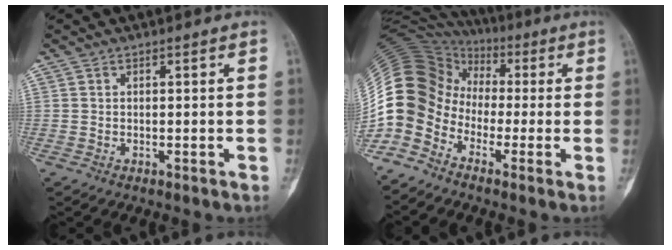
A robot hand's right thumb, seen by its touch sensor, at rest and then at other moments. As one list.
[{"total": 15.4, "force": [-4.9, 12.3, 8.0], "torque": [-0.162, 0.068, -0.104]}]